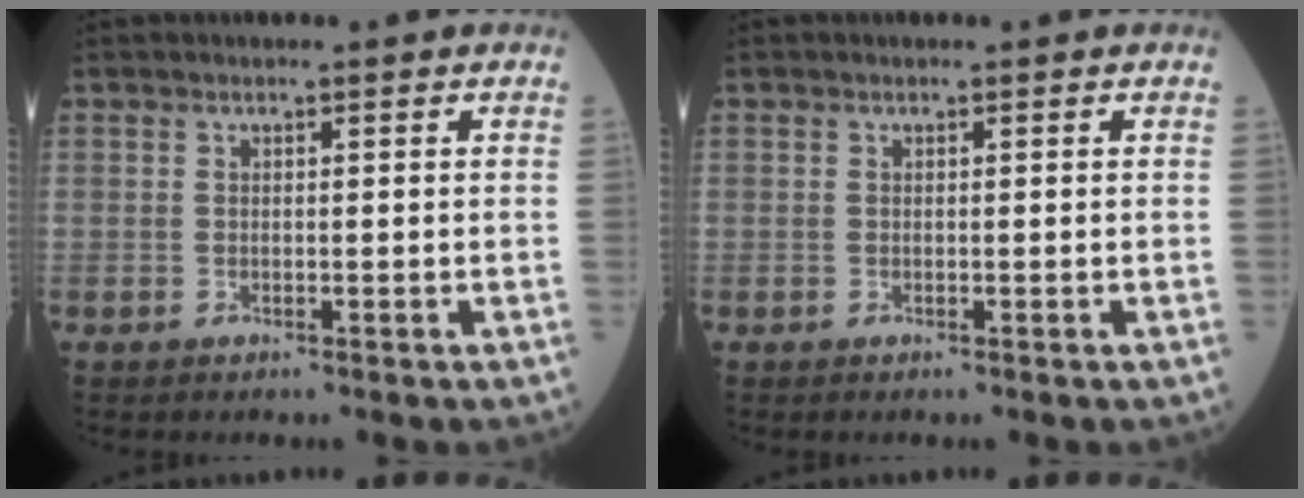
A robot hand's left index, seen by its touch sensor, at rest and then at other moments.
{"total": 0.0}